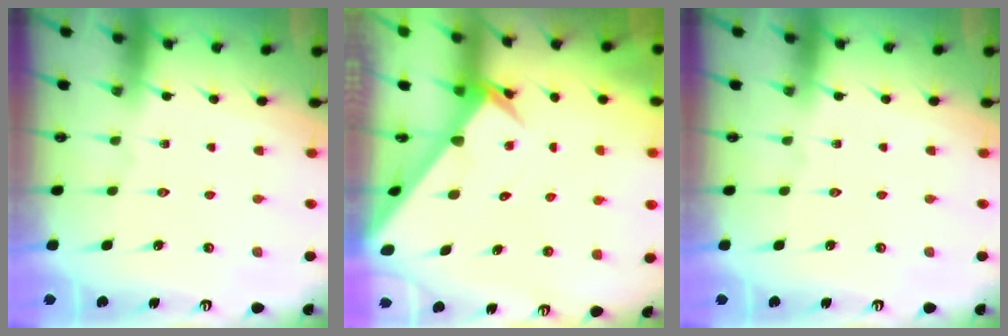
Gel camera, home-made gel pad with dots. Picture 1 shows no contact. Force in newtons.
{"total": 2.7, "press": 2.7, "slide": 0.1}
{"total": 0.0}